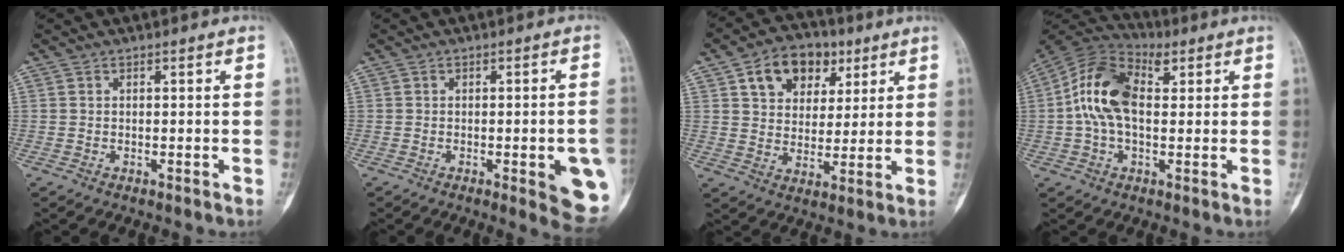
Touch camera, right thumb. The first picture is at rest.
{"total": 10.1, "force": [-2.6, 2.7, 9.5], "torque": [-0.097, -0.004, -0.024]}
{"total": 12.6, "force": [5.7, 8.9, 6.7], "torque": [-0.069, -0.009, 0.094]}
{"total": 13.2, "force": [2.4, 7.6, 10.5], "torque": [-0.207, 0.032, 0.037]}